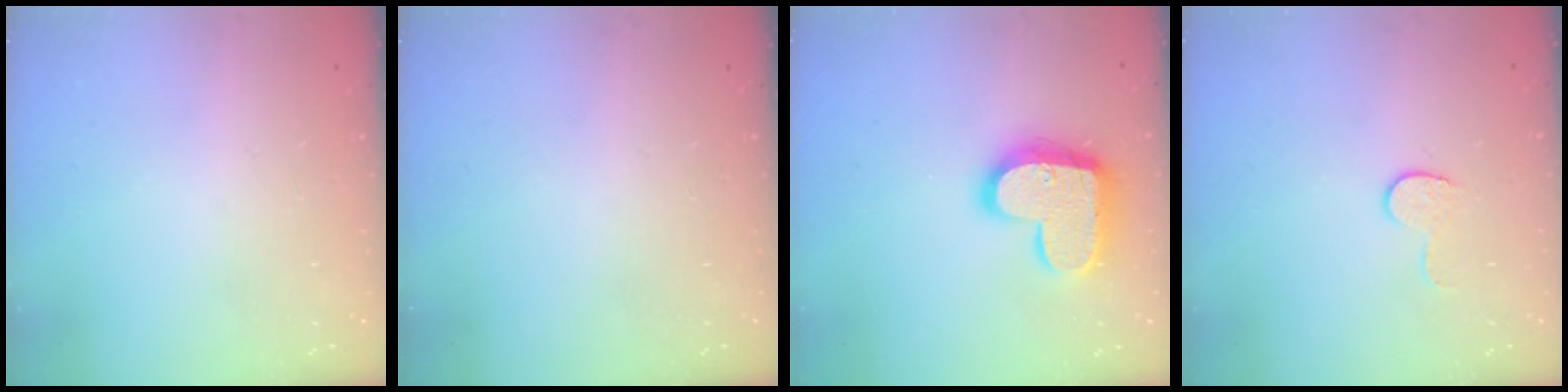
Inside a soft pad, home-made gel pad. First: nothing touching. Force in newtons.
{"total": 0.0}
{"total": 16.9, "press": 16.8, "slide": 1.1}
{"total": 5.4, "press": 5.4, "slide": 0.5}